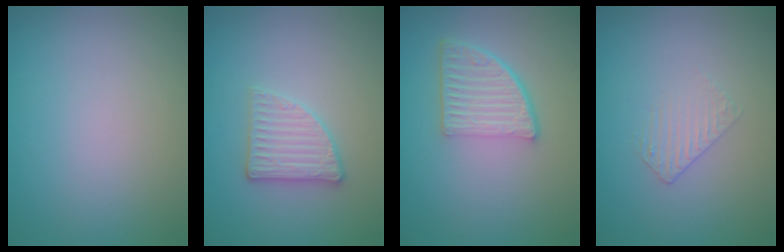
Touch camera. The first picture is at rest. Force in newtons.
{"total": 2.8, "press": 2.7, "slide": 0.8}
{"total": 4.8, "press": 3.4, "slide": 3.5}
{"total": 1.0, "press": 0.3, "slide": 1.0}